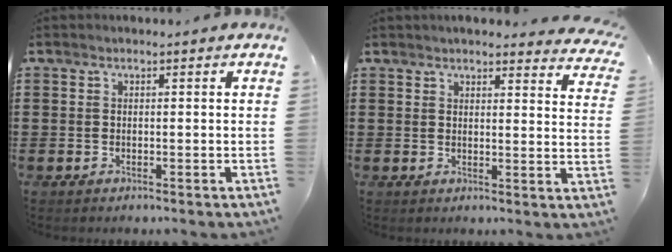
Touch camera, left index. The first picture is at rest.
{"total": 3.3, "force": [3.2, 0.1, 0.6], "torque": [-0.019, -0.016, 0.056]}